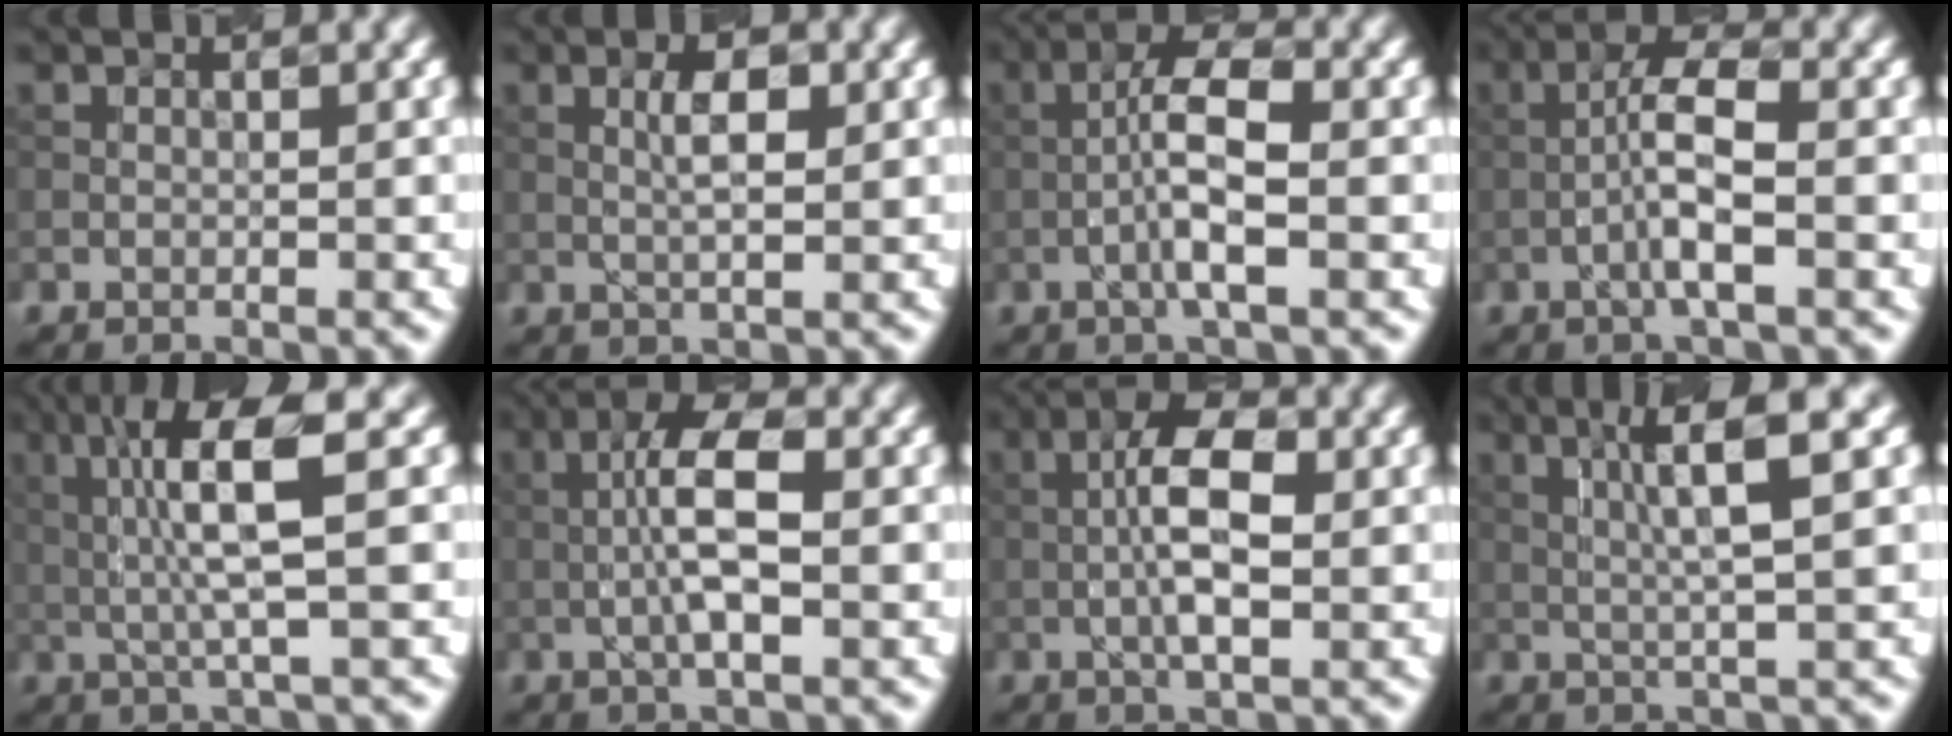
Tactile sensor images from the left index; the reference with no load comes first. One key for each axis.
{"total": 2.8, "fx": 0.5, "fy": 0.7, "fz": 2.6, "tx": -0.051, "ty": 0.003, "tz": 0.008}
{"total": 4.7, "fx": -1.0, "fy": 0.8, "fz": 4.5, "tx": -0.088, "ty": 0.015, "tz": -0.027}
{"total": 4.2, "fx": -1.1, "fy": 0.5, "fz": 4.0, "tx": -0.077, "ty": 0.015, "tz": -0.028}
{"total": 6.1, "fx": 1.0, "fy": 0.6, "fz": 6.0, "tx": -0.129, "ty": 0.007, "tz": 0.023}
{"total": 5.2, "fx": -0.1, "fy": 1.3, "fz": 5.1, "tx": -0.097, "ty": 0.011, "tz": -0.010}
{"total": 5.9, "fx": 0.1, "fy": 2.1, "fz": 5.5, "tx": -0.104, "ty": 0.009, "tz": -0.008}
{"total": 5.4, "fx": 1.6, "fy": 0.5, "fz": 5.1, "tx": -0.091, "ty": 0.009, "tz": 0.031}